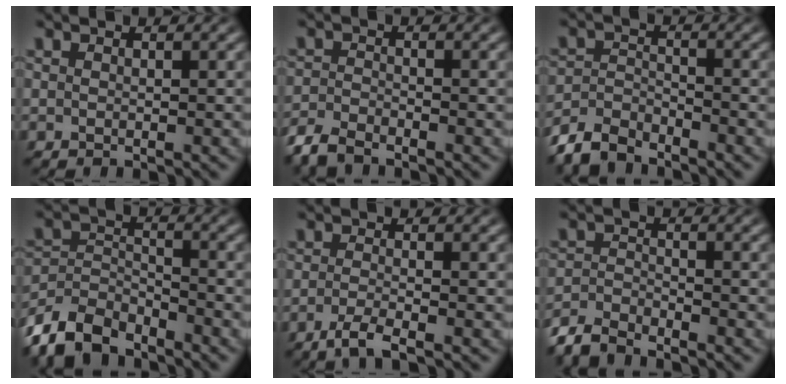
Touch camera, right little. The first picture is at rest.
{"total": 2.7, "force": [-2.6, 0.6, 0.5], "torque": [-0.012, -0.009, -0.047]}
{"total": 4.4, "force": [-3.7, 1.9, 1.4], "torque": [-0.024, -0.009, -0.066]}
{"total": 7.5, "force": [-5.0, 4.6, 3.1], "torque": [-0.074, -0.033, -0.077]}
{"total": 2.7, "force": [-2.1, 0.2, 1.6], "torque": [-0.038, -0.011, -0.033]}
{"total": 3.4, "force": [-3.2, 0.9, 0.7], "torque": [-0.010, -0.009, -0.058]}